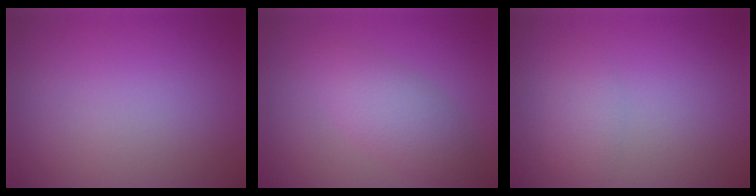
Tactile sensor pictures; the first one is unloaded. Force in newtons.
{"total": 3.6, "press": 3.6, "slide": 0.2}
{"total": 1.7, "press": 1.7, "slide": 0.0}